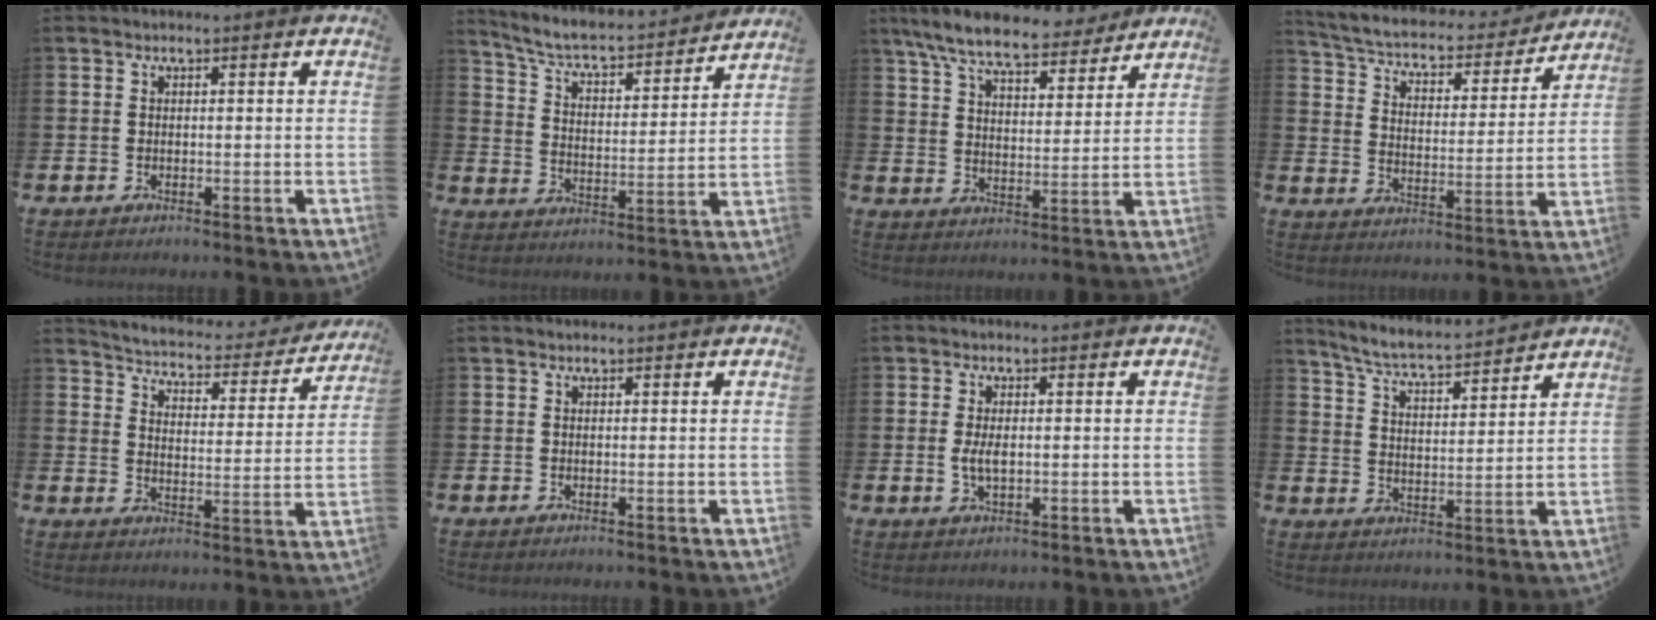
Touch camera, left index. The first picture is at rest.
{"total": 6.3, "force": [5.8, 0.9, 2.2], "torque": [-0.076, -0.049, 0.095]}
{"total": 8.6, "force": [7.7, 1.8, 3.4], "torque": [-0.095, -0.039, 0.137]}
{"total": 5.0, "force": [4.5, 1.6, 1.6], "torque": [-0.062, -0.040, 0.070]}
{"total": 3.9, "force": [3.7, 0.9, 0.6], "torque": [-0.040, -0.036, 0.057]}
{"total": 0.0}
{"total": 2.6, "force": [-0.1, 1.2, 2.3], "torque": [-0.044, 0.003, -0.003]}
{"total": 6.1, "force": [5.8, 0.3, 1.7], "torque": [-0.060, -0.039, 0.101]}